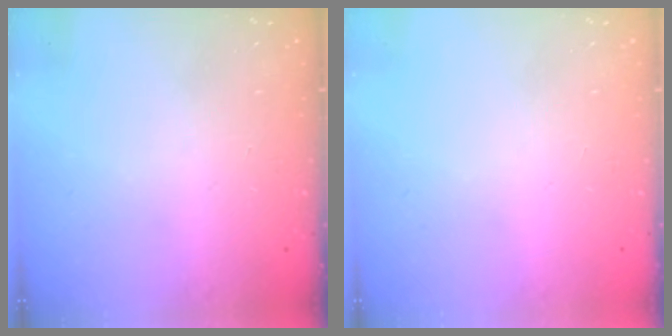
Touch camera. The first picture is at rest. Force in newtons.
{"total": 0.0}